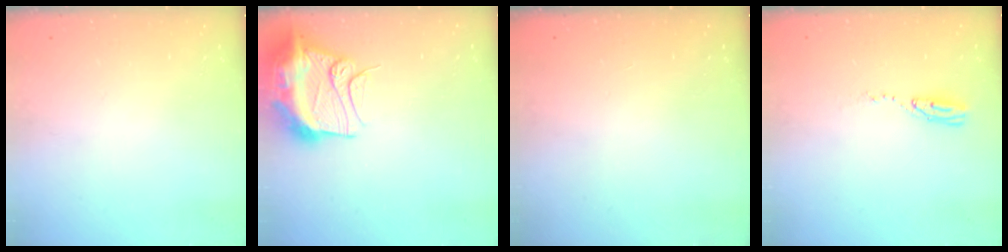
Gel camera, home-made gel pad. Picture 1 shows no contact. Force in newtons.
{"total": 15.8, "press": 15.7, "slide": 1.6}
{"total": 0.0}
{"total": 4.3, "press": 4.3, "slide": 0.4}